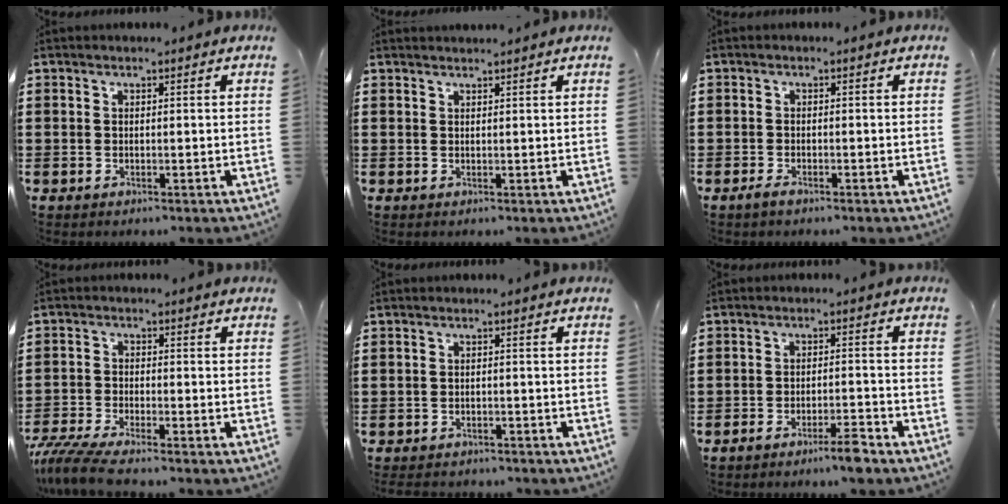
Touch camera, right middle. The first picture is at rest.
{"total": 0.9, "force": [0.9, -0.1, 0.1], "torque": [-0.004, -0.002, 0.019]}
{"total": 1.2, "force": [-0.9, 0.5, 0.6], "torque": [-0.022, -0.002, -0.021]}
{"total": 5.1, "force": [-4.7, 0.3, 2.0], "torque": [-0.061, -0.014, -0.098]}
{"total": 1.8, "force": [-1.7, 0.4, -0.1], "torque": [-0.005, 0.002, -0.039]}
{"total": 4.0, "force": [-3.3, 0.1, 2.2], "torque": [-0.034, 0.000, -0.060]}